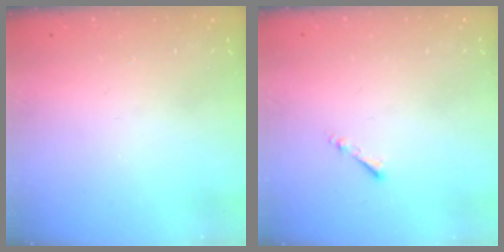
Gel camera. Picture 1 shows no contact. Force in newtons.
{"total": 1.3, "press": 1.2, "slide": 0.3}